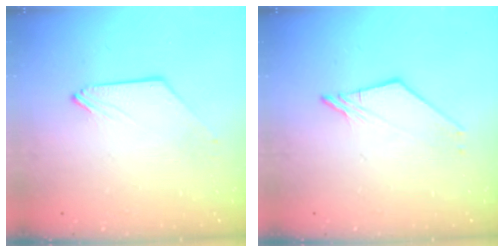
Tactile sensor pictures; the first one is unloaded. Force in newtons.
{"total": 2.7, "press": 2.7, "slide": 0.2}